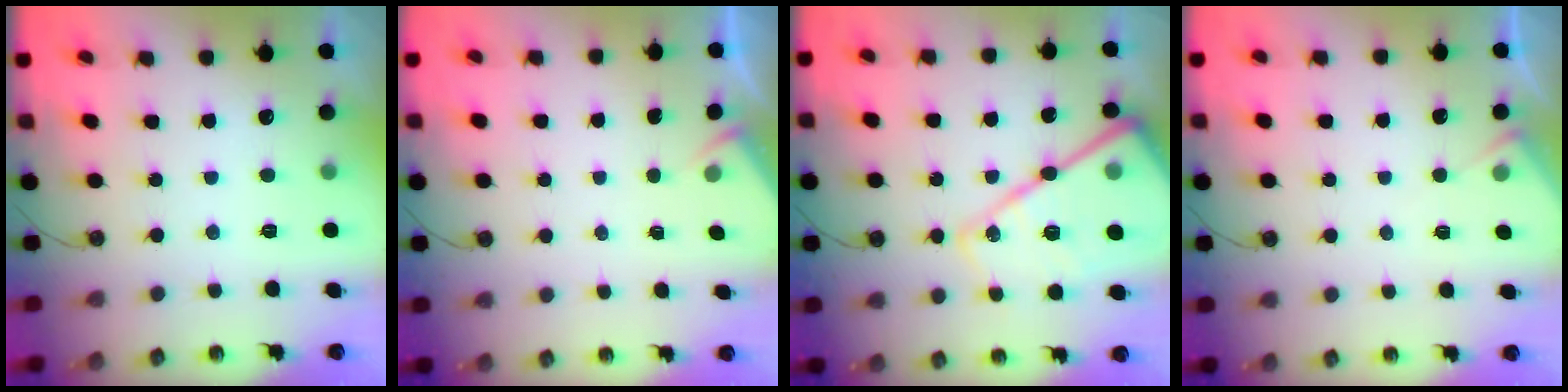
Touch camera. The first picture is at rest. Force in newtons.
{"total": 2.1, "press": 2.1, "slide": 0.4}
{"total": 23.8, "press": 23.6, "slide": 2.5}
{"total": 4.3, "press": 4.2, "slide": 0.6}